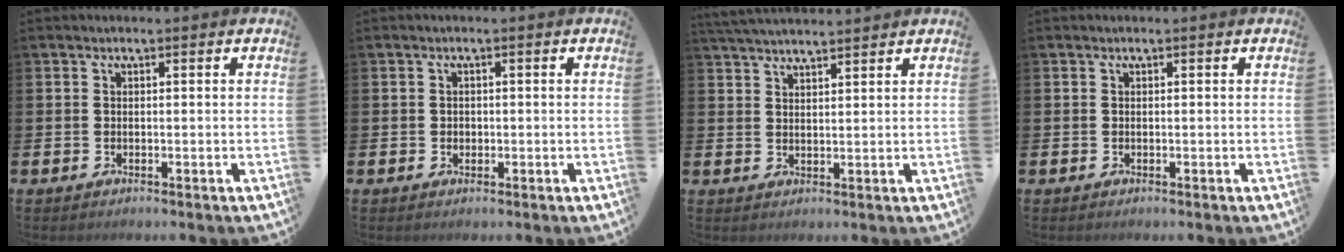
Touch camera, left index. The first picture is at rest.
{"total": 0.8, "force": [0.1, 0.8, 0.2], "torque": [0.006, 0.004, -0.003]}
{"total": 3.3, "force": [3.3, 0.1, 0.6], "torque": [-0.013, -0.013, 0.060]}
{"total": 0.0}